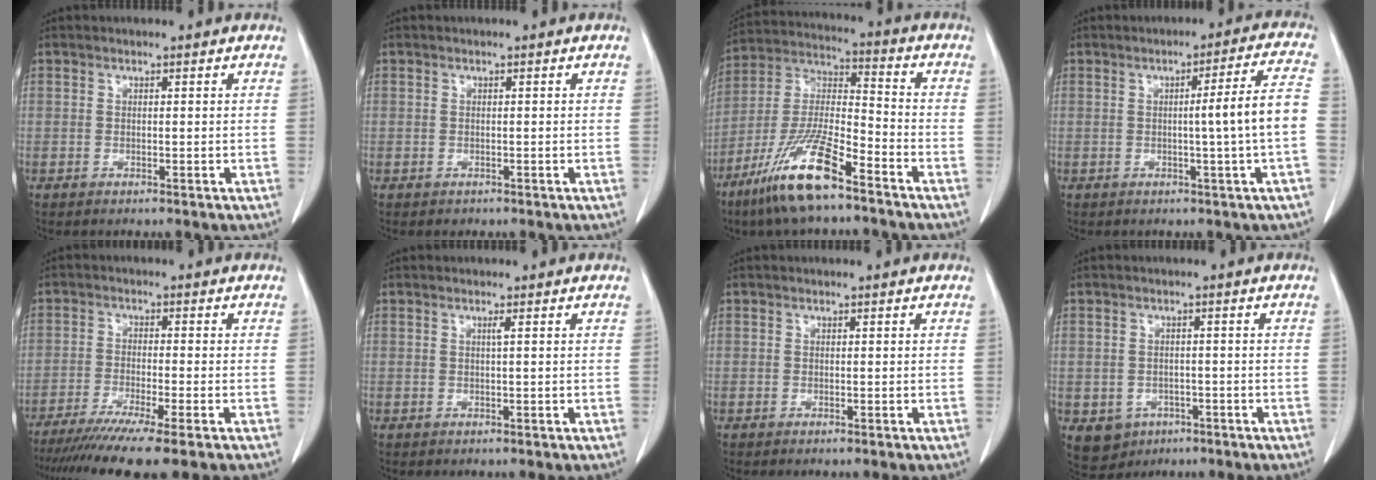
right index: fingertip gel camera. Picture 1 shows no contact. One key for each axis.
{"total": 0.6, "fx": -0.3, "fy": 0.5, "fz": 0.0, "tx": -0.005, "ty": 0.004, "tz": -0.003}
{"total": 14.7, "fx": -9.4, "fy": 2.2, "fz": 11.0, "tx": -0.231, "ty": -0.023, "tz": -0.181}
{"total": 7.9, "fx": -0.8, "fy": -1.6, "fz": 7.7, "tx": -0.104, "ty": 0.007, "tz": -0.012}
{"total": 11.4, "fx": -9.0, "fy": -0.8, "fz": 7.0, "tx": -0.099, "ty": -0.029, "tz": -0.140}
{"total": 0.5, "fx": 0.1, "fy": -0.2, "fz": 0.5, "tx": -0.011, "ty": -0.002, "tz": 0.005}
{"total": 0.0}
{"total": 5.2, "fx": -2.3, "fy": 4.4, "fz": 1.3, "tx": -0.016, "ty": 0.004, "tz": -0.026}